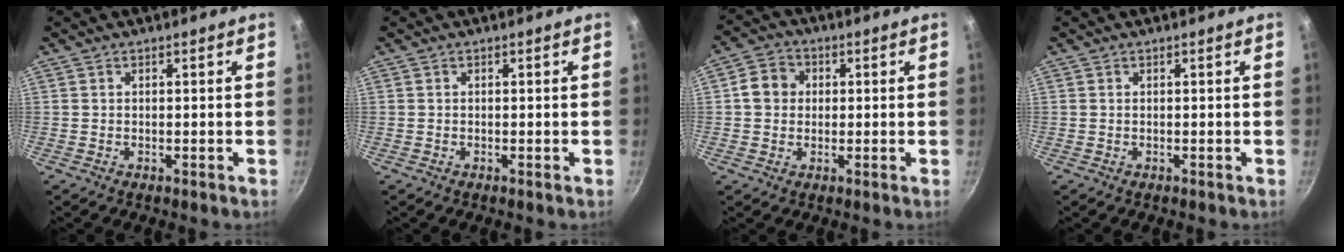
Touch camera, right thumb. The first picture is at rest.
{"total": 0.0}
{"total": 6.1, "force": [0.5, 5.4, 2.7], "torque": [-0.035, 0.013, -0.001]}
{"total": 0.0}